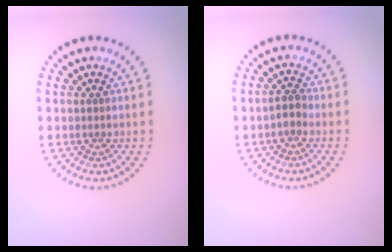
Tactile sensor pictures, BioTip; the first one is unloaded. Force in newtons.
{"total": 1.4, "press": 1.3, "slide": 0.7}